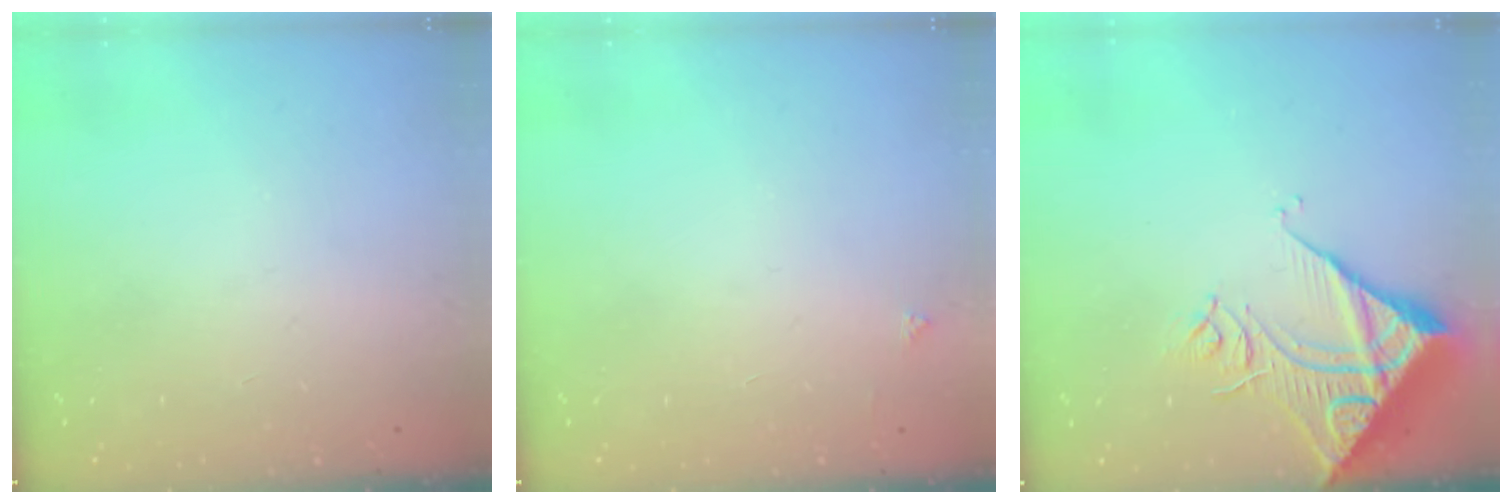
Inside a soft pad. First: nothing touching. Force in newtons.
{"total": 2.1, "press": 2.1, "slide": 0.3}
{"total": 13.9, "press": 13.8, "slide": 1.7}